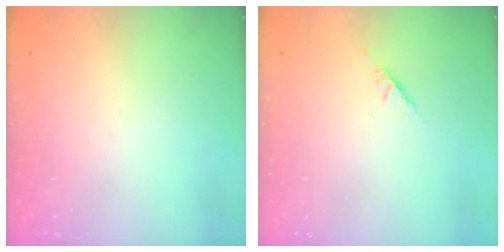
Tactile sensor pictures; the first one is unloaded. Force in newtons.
{"total": 2.5, "press": 2.4, "slide": 0.7}